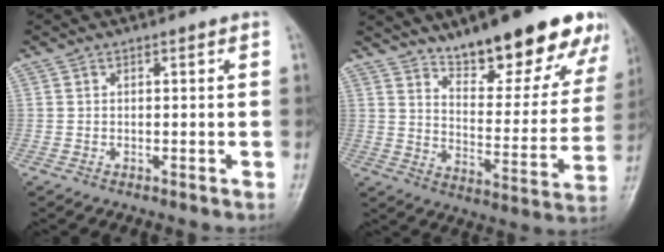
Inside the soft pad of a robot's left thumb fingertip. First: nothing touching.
{"total": 22.2, "force": [15.6, 7.1, 14.1], "torque": [-0.145, -0.083, 0.229]}